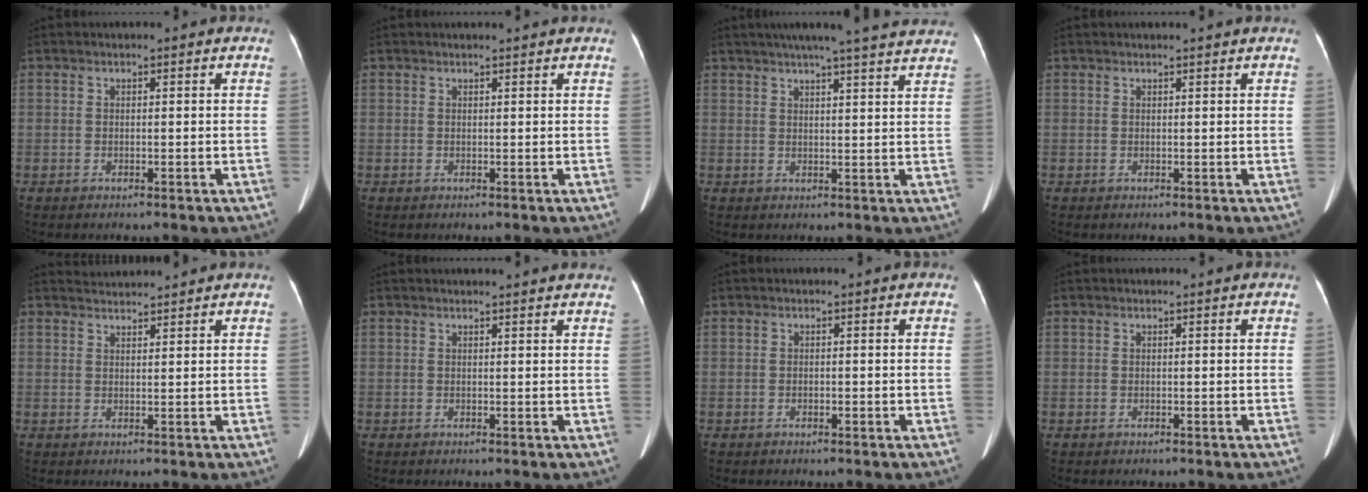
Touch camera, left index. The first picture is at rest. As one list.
[{"total": 1.8, "force": [1.7, -0.1, 0.4], "torque": [-0.011, 0.008, 0.022]}, {"total": 17.6, "force": [15.6, 0.8, 8.1], "torque": [-0.117, 0.019, 0.188]}, {"total": 1.5, "force": [1.5, -0.1, 0.4], "torque": [-0.011, 0.008, 0.019]}, {"total": 2.6, "force": [2.6, -0.1, -0.2], "torque": [-0.003, 0.019, 0.051]}, {"total": 4.8, "force": [4.7, 0.3, 1.3], "torque": [-0.016, 0.009, 0.039]}, {"total": 0.6, "force": [-0.3, 0.3, 0.4], "torque": [-0.008, 0.001, -0.002]}, {"total": 0.0}]